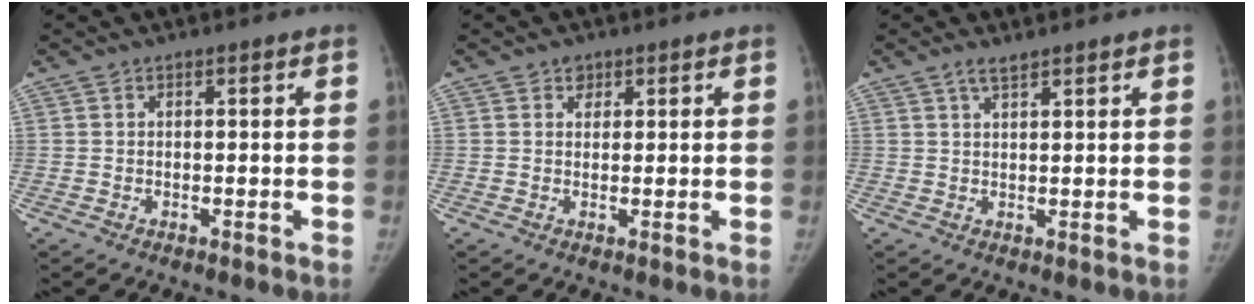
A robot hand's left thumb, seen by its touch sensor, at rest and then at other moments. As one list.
[{"total": 1.8, "force": [1.0, 1.4, 0.4], "torque": [0.008, -0.004, 0.011]}, {"total": 2.5, "force": [2.0, 0.7, 1.3], "torque": [-0.024, -0.007, 0.037]}]